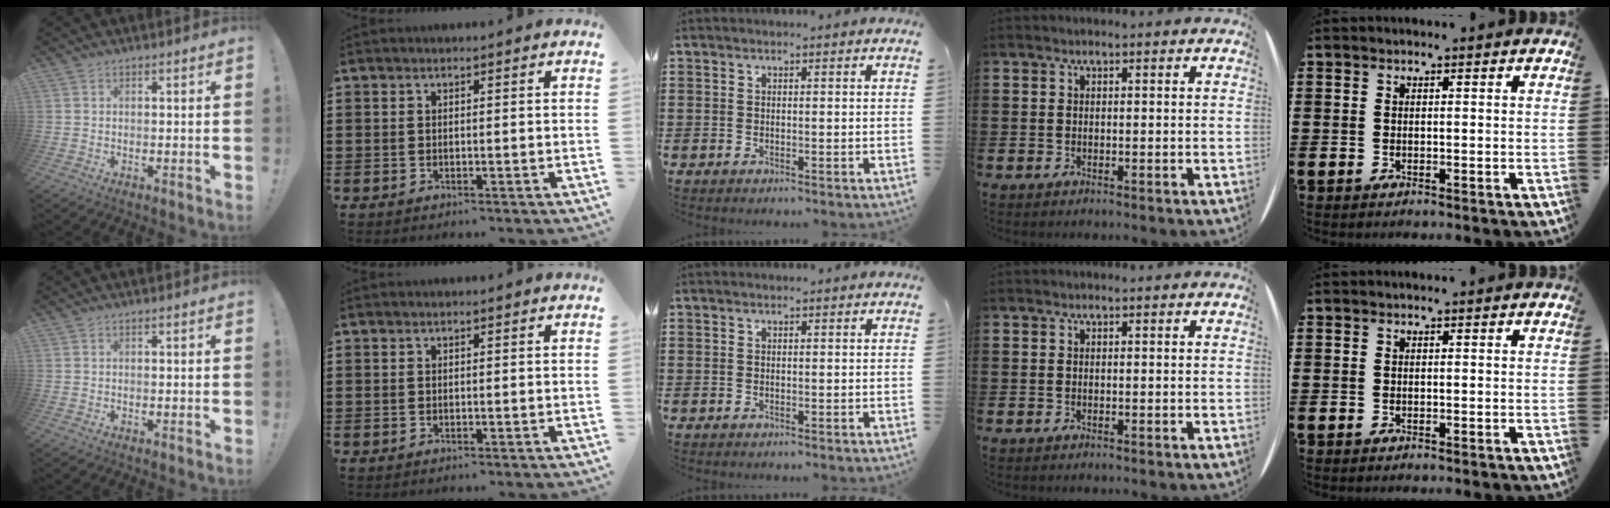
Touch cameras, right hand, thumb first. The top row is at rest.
{}